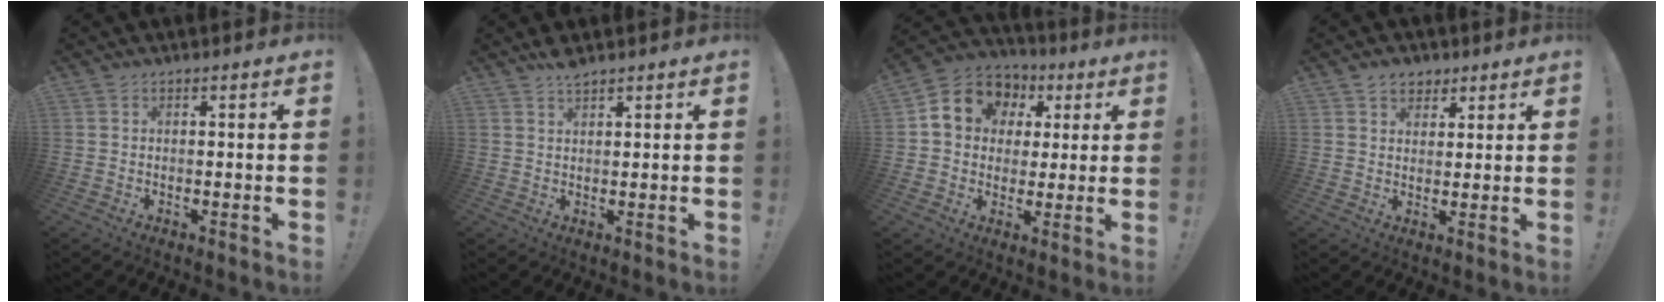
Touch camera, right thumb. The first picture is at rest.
{"total": 2.9, "force": [2.5, 0.5, 1.3], "torque": [-0.013, -0.017, 0.043]}
{"total": 11.7, "force": [3.9, 9.9, 4.9], "torque": [-0.071, -0.012, 0.079]}
{"total": 5.3, "force": [3.4, 3.9, 1.4], "torque": [-0.015, -0.014, 0.062]}